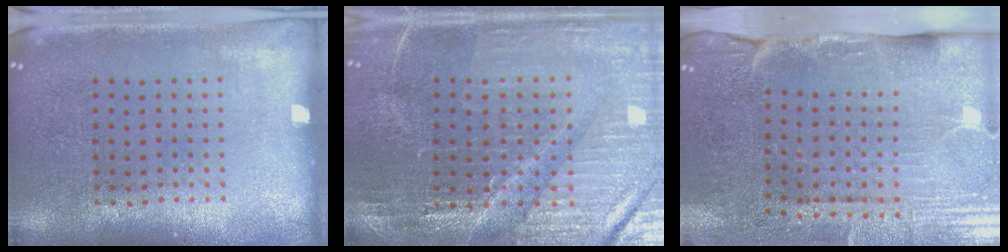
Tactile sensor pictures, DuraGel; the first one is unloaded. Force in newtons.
{"total": 3.5, "press": 3.5, "slide": 0.6}
{"total": 4.4, "press": 3.8, "slide": 2.3}